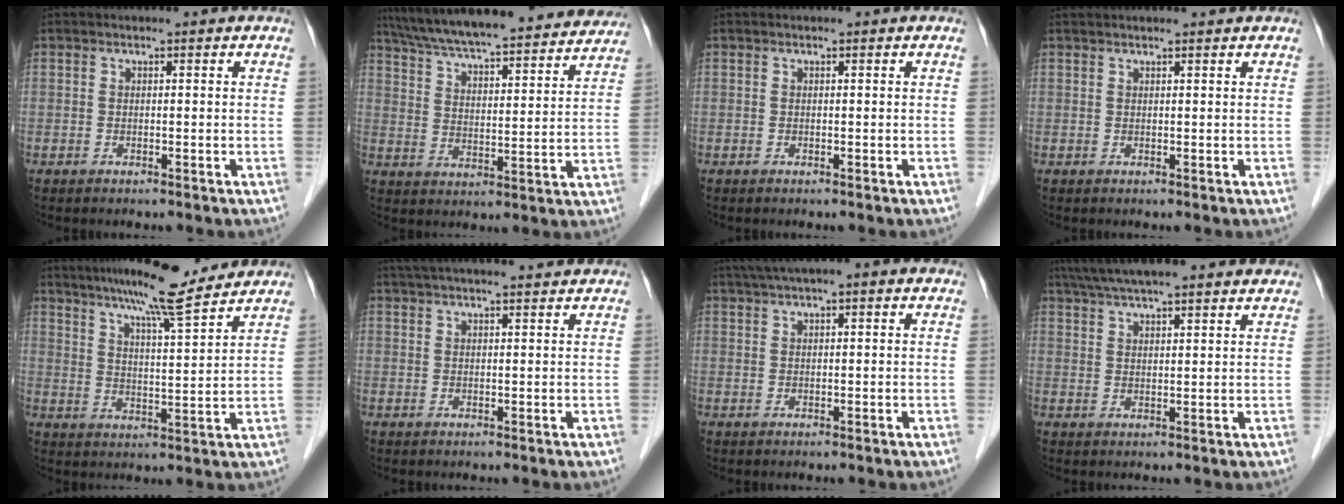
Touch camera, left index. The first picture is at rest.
{"total": 28.7, "force": [25.9, 4.4, 11.5], "torque": [-0.195, -0.009, 0.347]}
{"total": 0.0}
{"total": 4.1, "force": [3.8, 0.1, 1.5], "torque": [-0.017, 0.030, 0.048]}
{"total": 12.0, "force": [10.2, 0.6, 6.3], "torque": [-0.101, 0.007, 0.154]}
{"total": 11.6, "force": [10.2, 0.8, 5.4], "torque": [-0.086, 0.035, 0.141]}
{"total": 7.3, "force": [5.1, 1.0, 5.1], "torque": [-0.083, 0.044, 0.077]}
{"total": 14.0, "force": [11.9, 1.6, 7.3], "torque": [-0.121, 0.051, 0.169]}